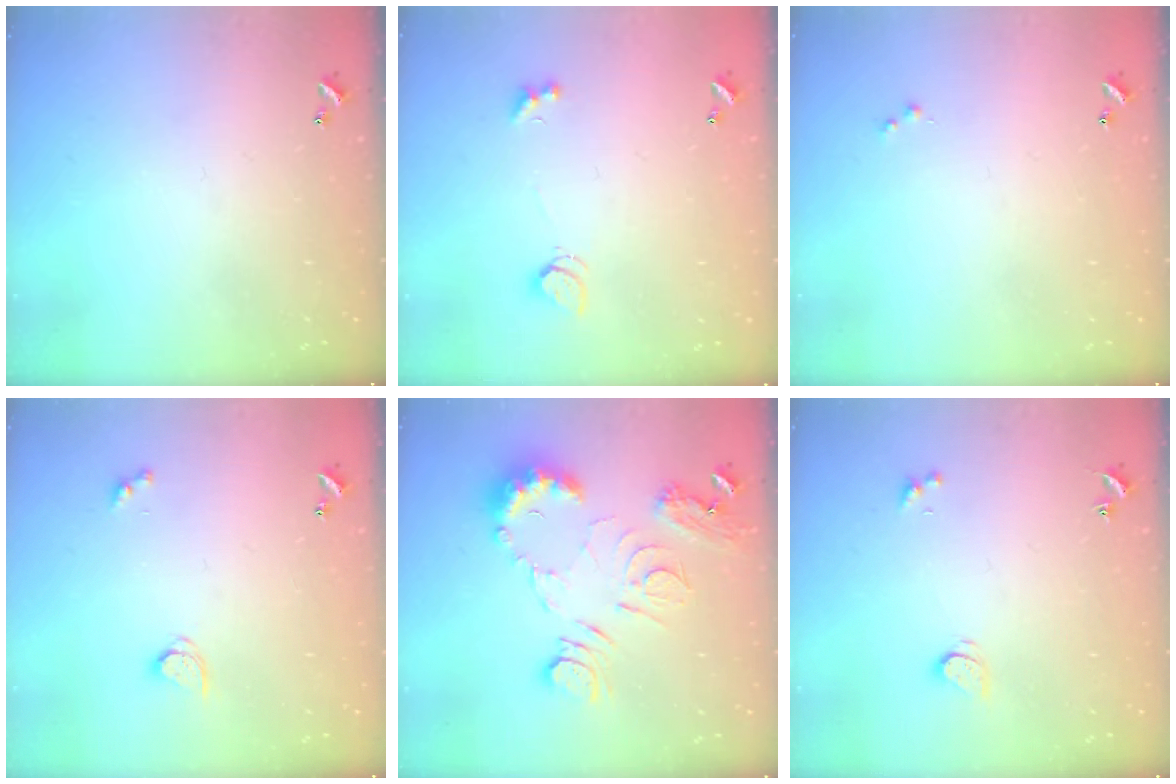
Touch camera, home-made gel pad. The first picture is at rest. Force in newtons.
{"total": 2.5, "press": 2.4, "slide": 0.6}
{"total": 0.0}
{"total": 2.9, "press": 2.9, "slide": 0.3}
{"total": 12.8, "press": 12.7, "slide": 1.5}
{"total": 1.4, "press": 1.4, "slide": 0.4}